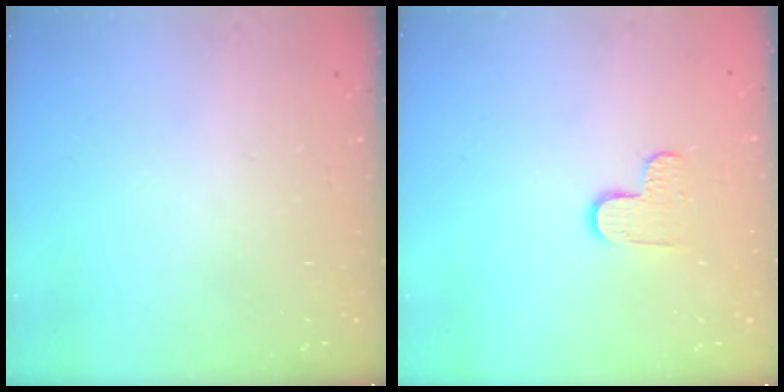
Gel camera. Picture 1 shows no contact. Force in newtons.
{"total": 5.7, "press": 5.7, "slide": 0.4}